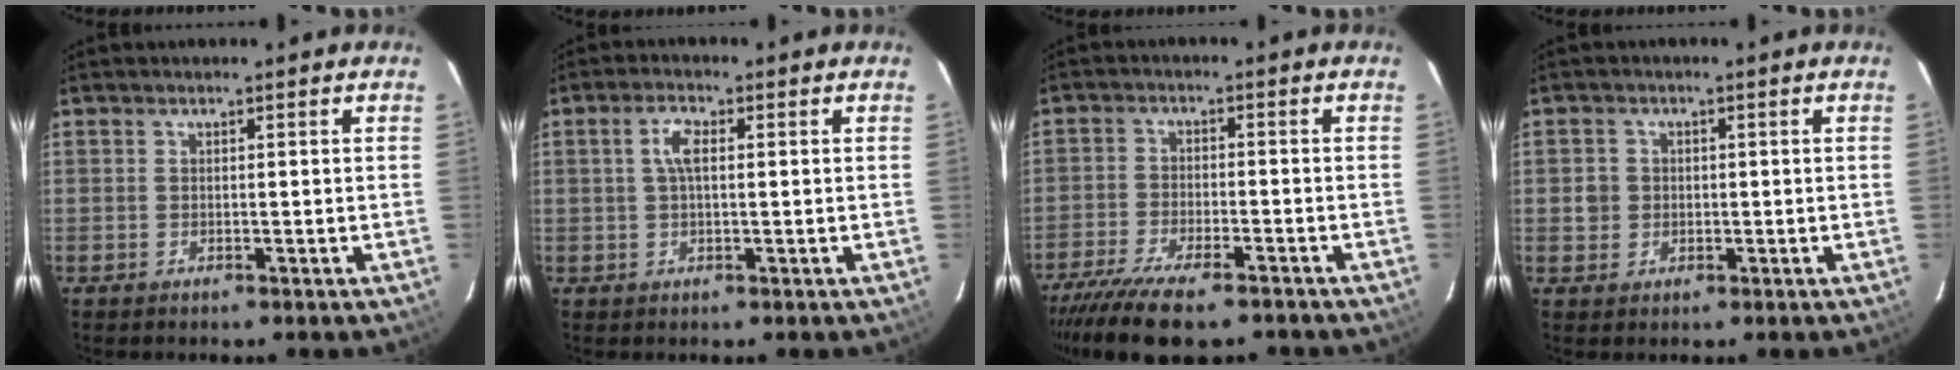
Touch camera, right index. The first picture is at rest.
{"total": 3.5, "force": [0.6, 1.4, 3.1], "torque": [-0.064, 0.008, 0.012]}
{"total": 13.7, "force": [-10.9, 3.7, 7.5], "torque": [-0.165, -0.038, -0.185]}
{"total": 3.0, "force": [-0.2, 2.9, 0.5], "torque": [-0.010, 0.004, -0.002]}